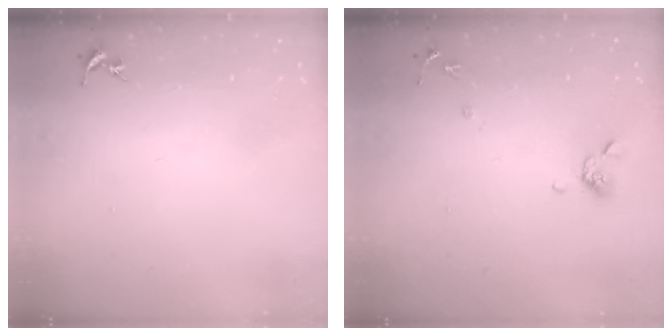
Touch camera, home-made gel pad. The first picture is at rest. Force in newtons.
{"total": 8.3, "press": 8.2, "slide": 1.6}